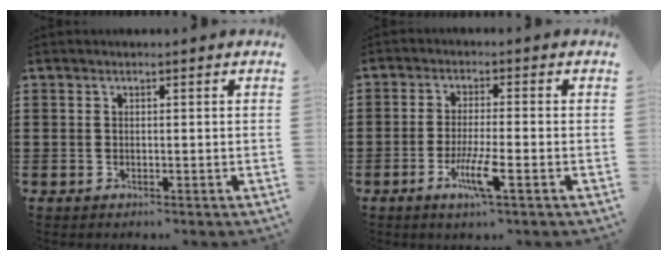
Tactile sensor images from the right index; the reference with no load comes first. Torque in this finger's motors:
{"motor_torque": [1.26, -0.75, 0.21, 0.12]}